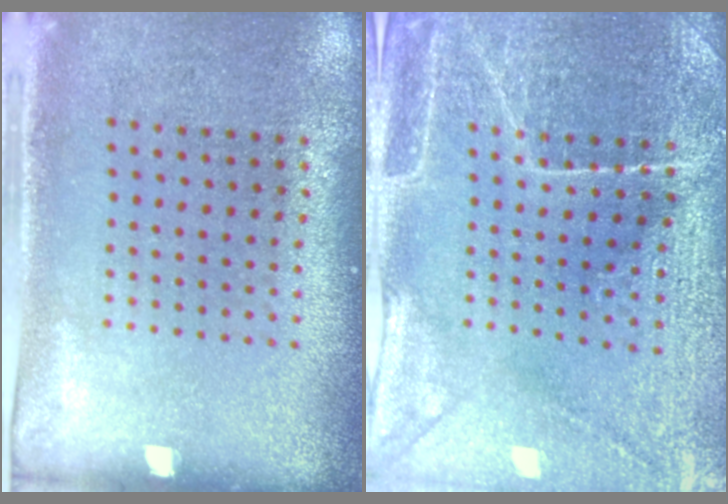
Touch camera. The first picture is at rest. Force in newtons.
{"total": 4.0, "press": 3.9, "slide": 1.1}